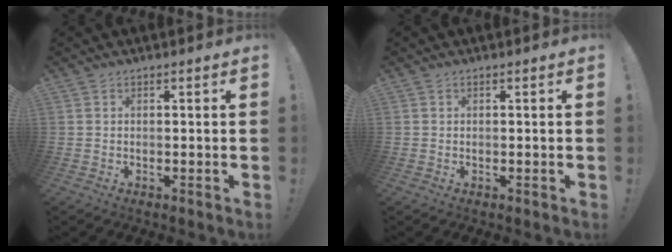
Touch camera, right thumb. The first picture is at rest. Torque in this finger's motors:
{"motor_torque": [-0.05, 0.12, -0.33, 0.04, 0.05]}